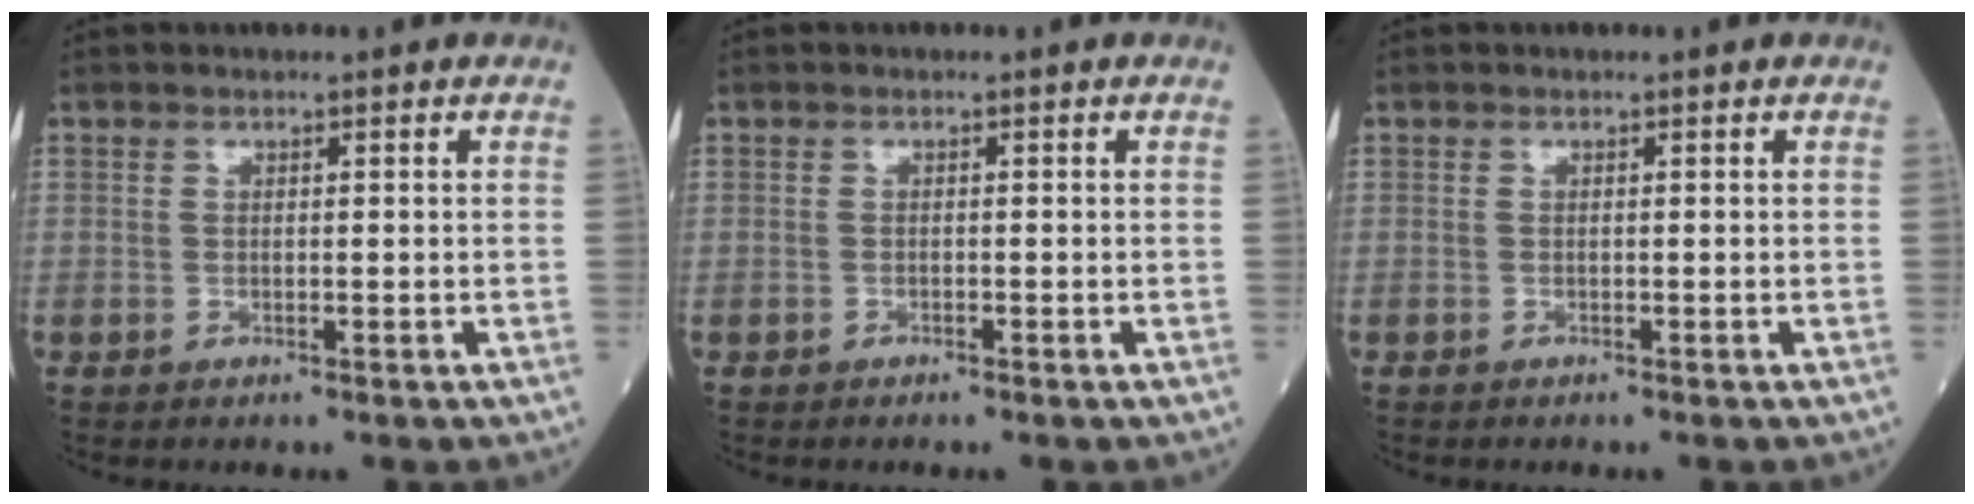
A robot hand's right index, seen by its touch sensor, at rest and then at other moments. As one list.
[{"total": 0.0}, {"total": 0.0}]